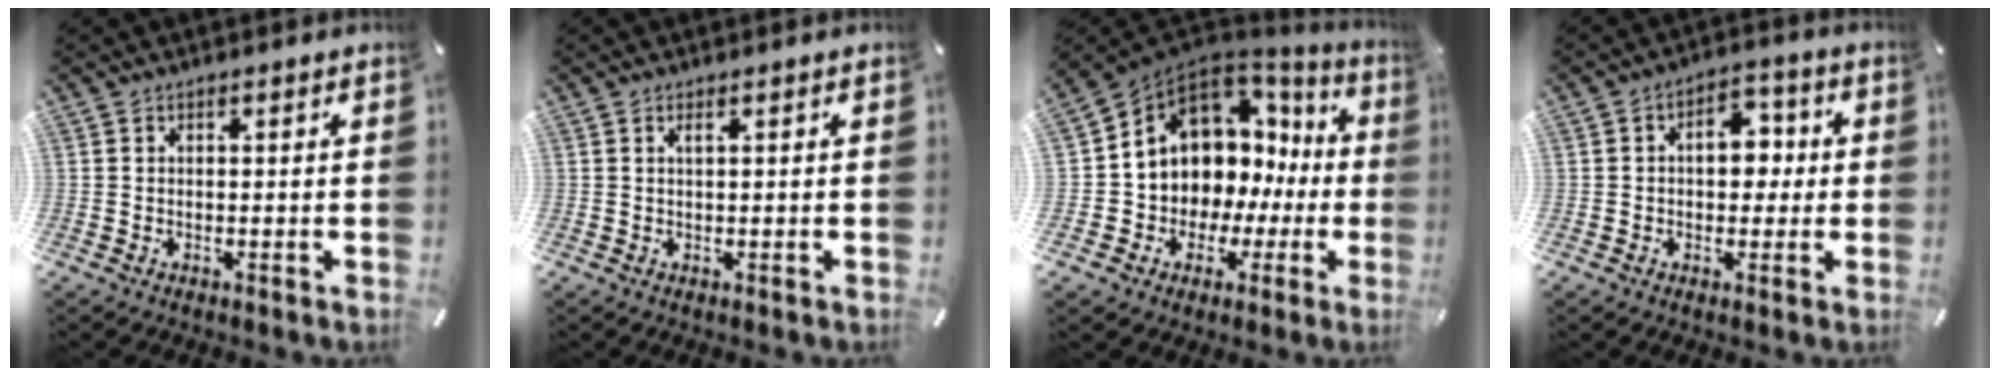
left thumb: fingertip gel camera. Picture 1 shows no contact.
{"total": 1.1, "force": [0.4, 0.1, 1.0], "torque": [-0.020, 0.001, 0.005]}
{"total": 9.5, "force": [3.4, 8.4, 2.9], "torque": [-0.068, -0.048, 0.068]}
{"total": 8.3, "force": [0.5, 5.4, 6.2], "torque": [-0.070, 0.000, 0.000]}